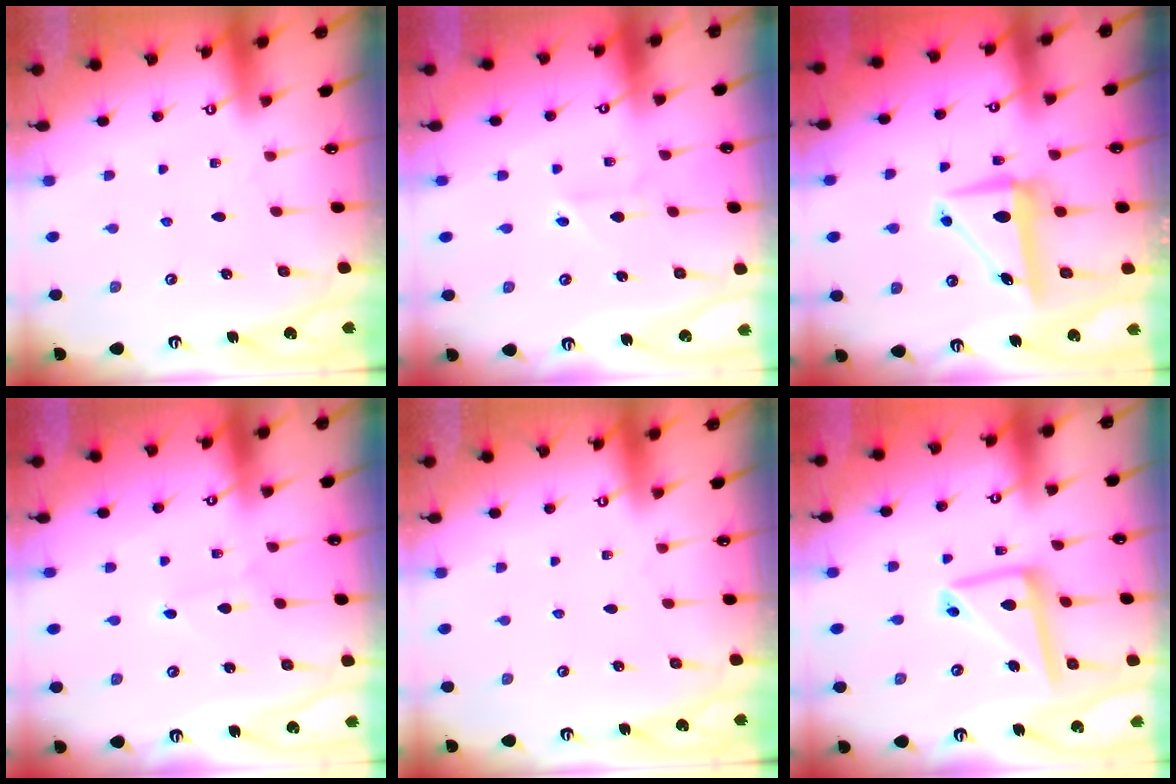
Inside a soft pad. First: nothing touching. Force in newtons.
{"total": 2.6, "press": 2.6, "slide": 0.2}
{"total": 7.3, "press": 7.2, "slide": 1.3}
{"total": 1.6, "press": 1.6, "slide": 0.2}
{"total": 0.0}
{"total": 13.5, "press": 13.4, "slide": 1.4}